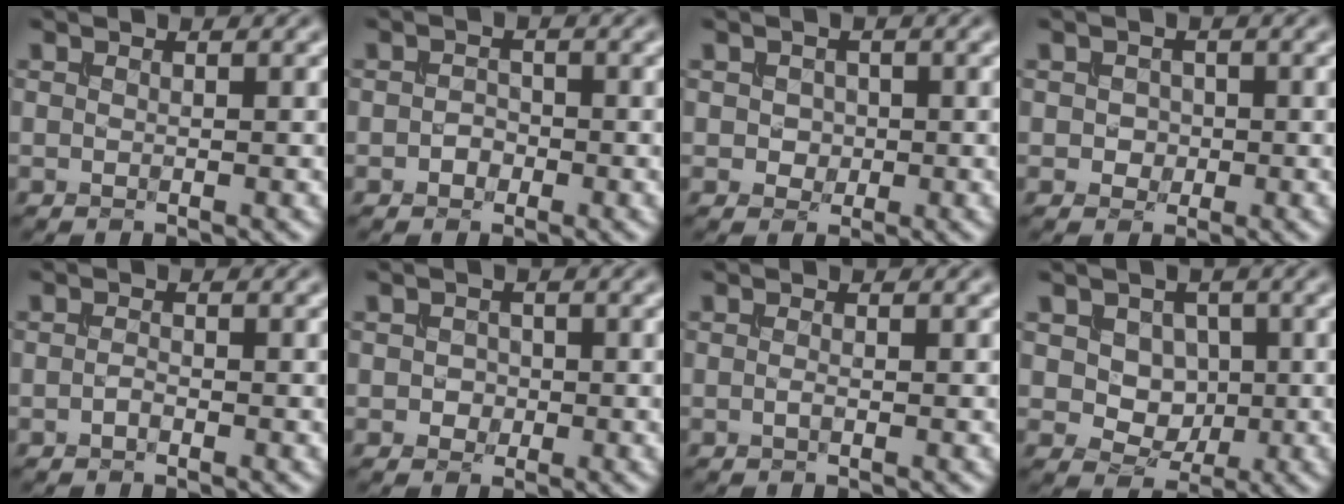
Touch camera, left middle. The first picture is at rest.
{"total": 1.2, "force": [-0.6, 0.9, 0.4], "torque": [-0.006, 0.001, -0.013]}
{"total": 1.3, "force": [-0.1, 1.1, 0.5], "torque": [-0.010, -0.002, -0.002]}
{"total": 1.3, "force": [-0.2, 1.1, 0.5], "torque": [-0.008, -0.002, -0.004]}
{"total": 0.7, "force": [-0.5, 0.2, 0.4], "torque": [-0.013, 0.001, -0.010]}
{"total": 1.2, "force": [-0.2, 1.1, 0.4], "torque": [-0.006, -0.002, -0.006]}
{"total": 0.5, "force": [-0.3, 0.0, 0.4], "torque": [-0.015, 0.000, -0.006]}
{"total": 4.2, "force": [0.8, 3.5, 2.3], "torque": [-0.044, -0.008, 0.015]}